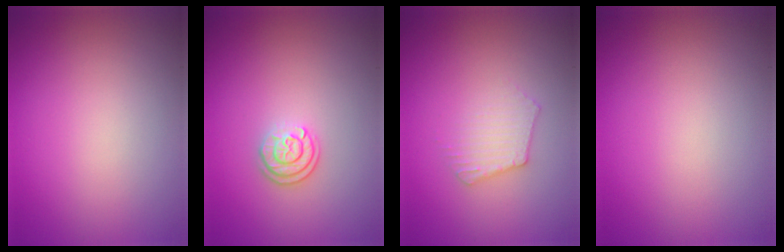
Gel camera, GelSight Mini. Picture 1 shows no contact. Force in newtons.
{"total": 2.5, "press": 2.0, "slide": 1.5}
{"total": 2.4, "press": 2.4, "slide": 0.3}
{"total": 0.0}